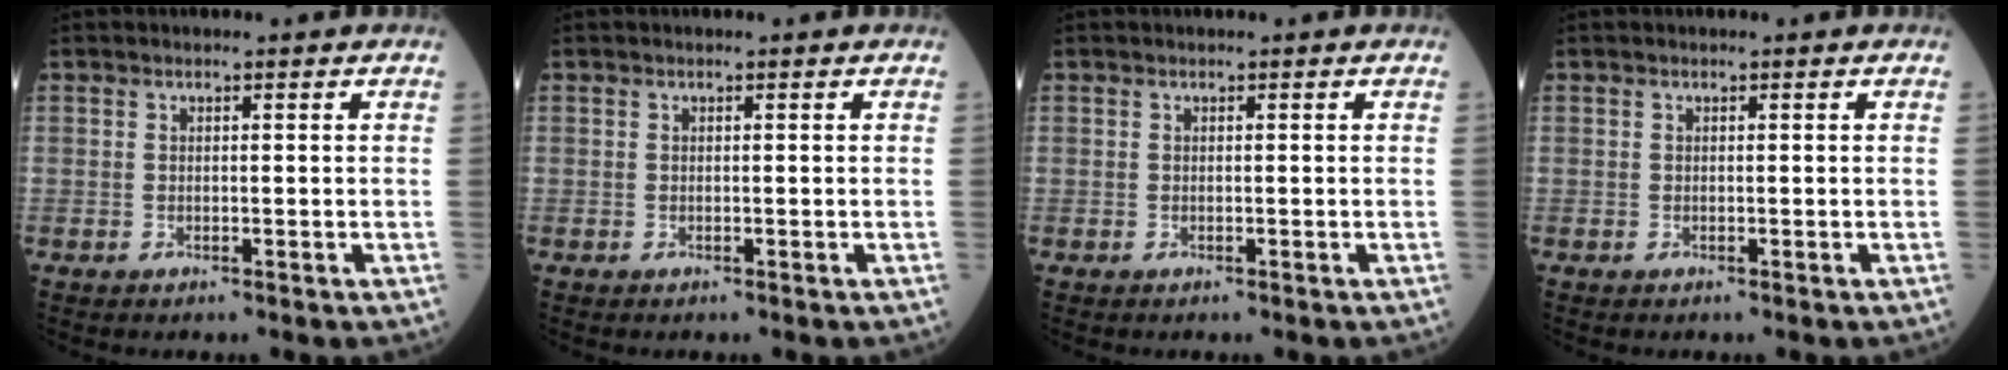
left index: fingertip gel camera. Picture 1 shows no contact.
{"total": 0.0}
{"total": 0.0}
{"total": 0.0}